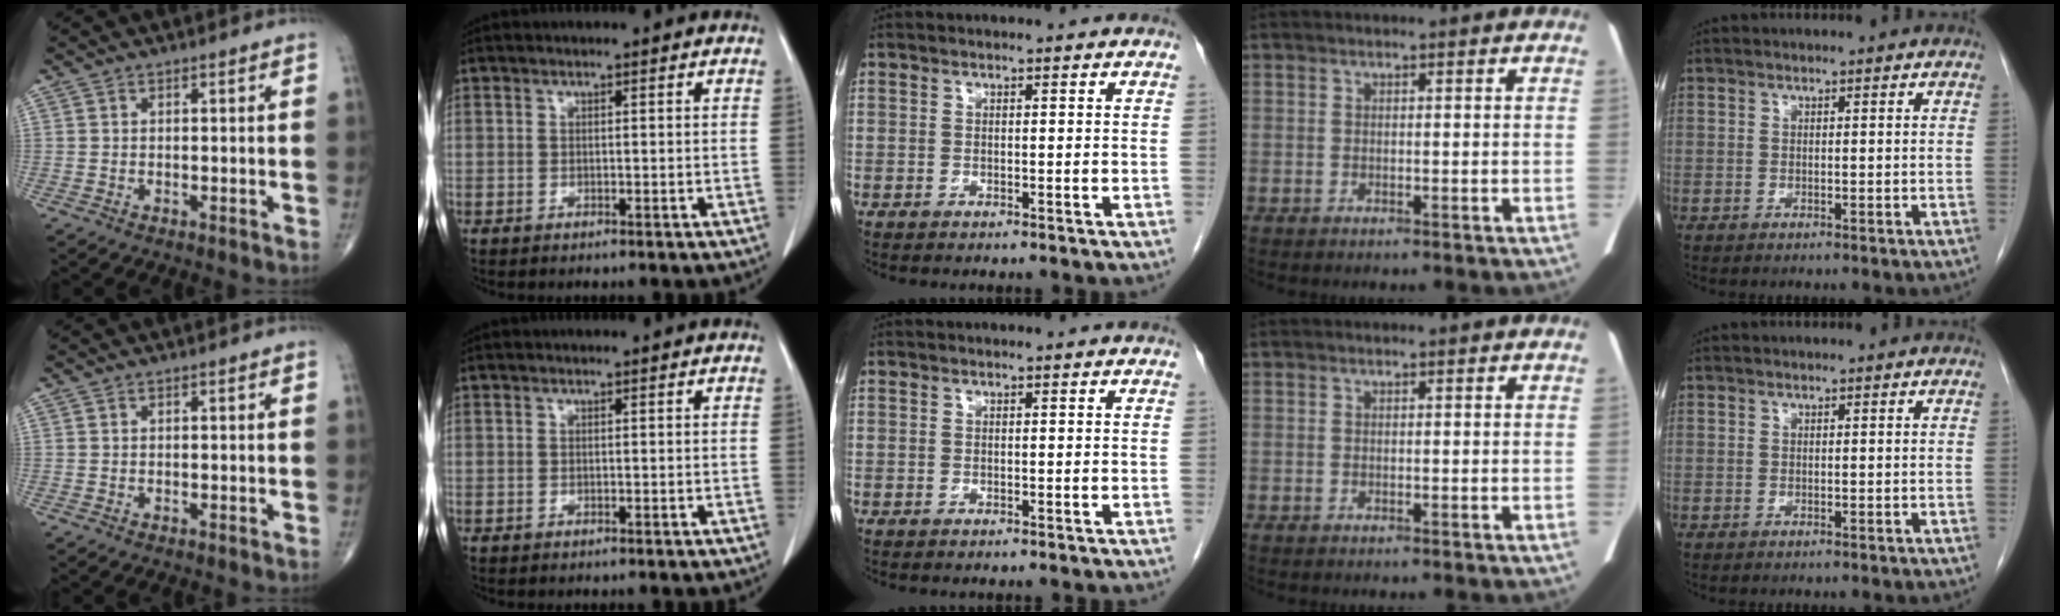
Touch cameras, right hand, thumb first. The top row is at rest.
{}